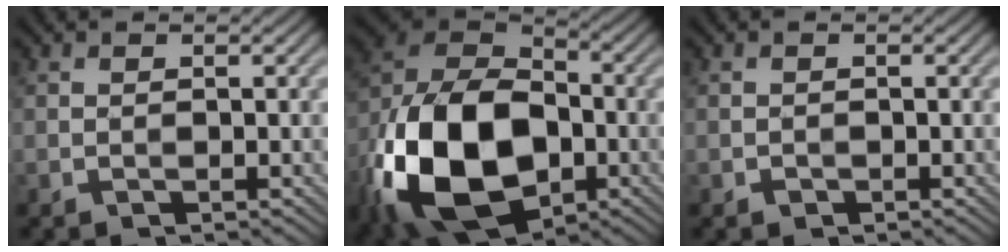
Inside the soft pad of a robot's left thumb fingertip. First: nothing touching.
{"total": 20.5, "force": [-6.9, 13.3, 14.0], "torque": [-0.321, -0.036, -0.129]}
{"total": 0.5, "force": [-0.4, 0.3, 0.0], "torque": [0.001, -0.001, -0.008]}